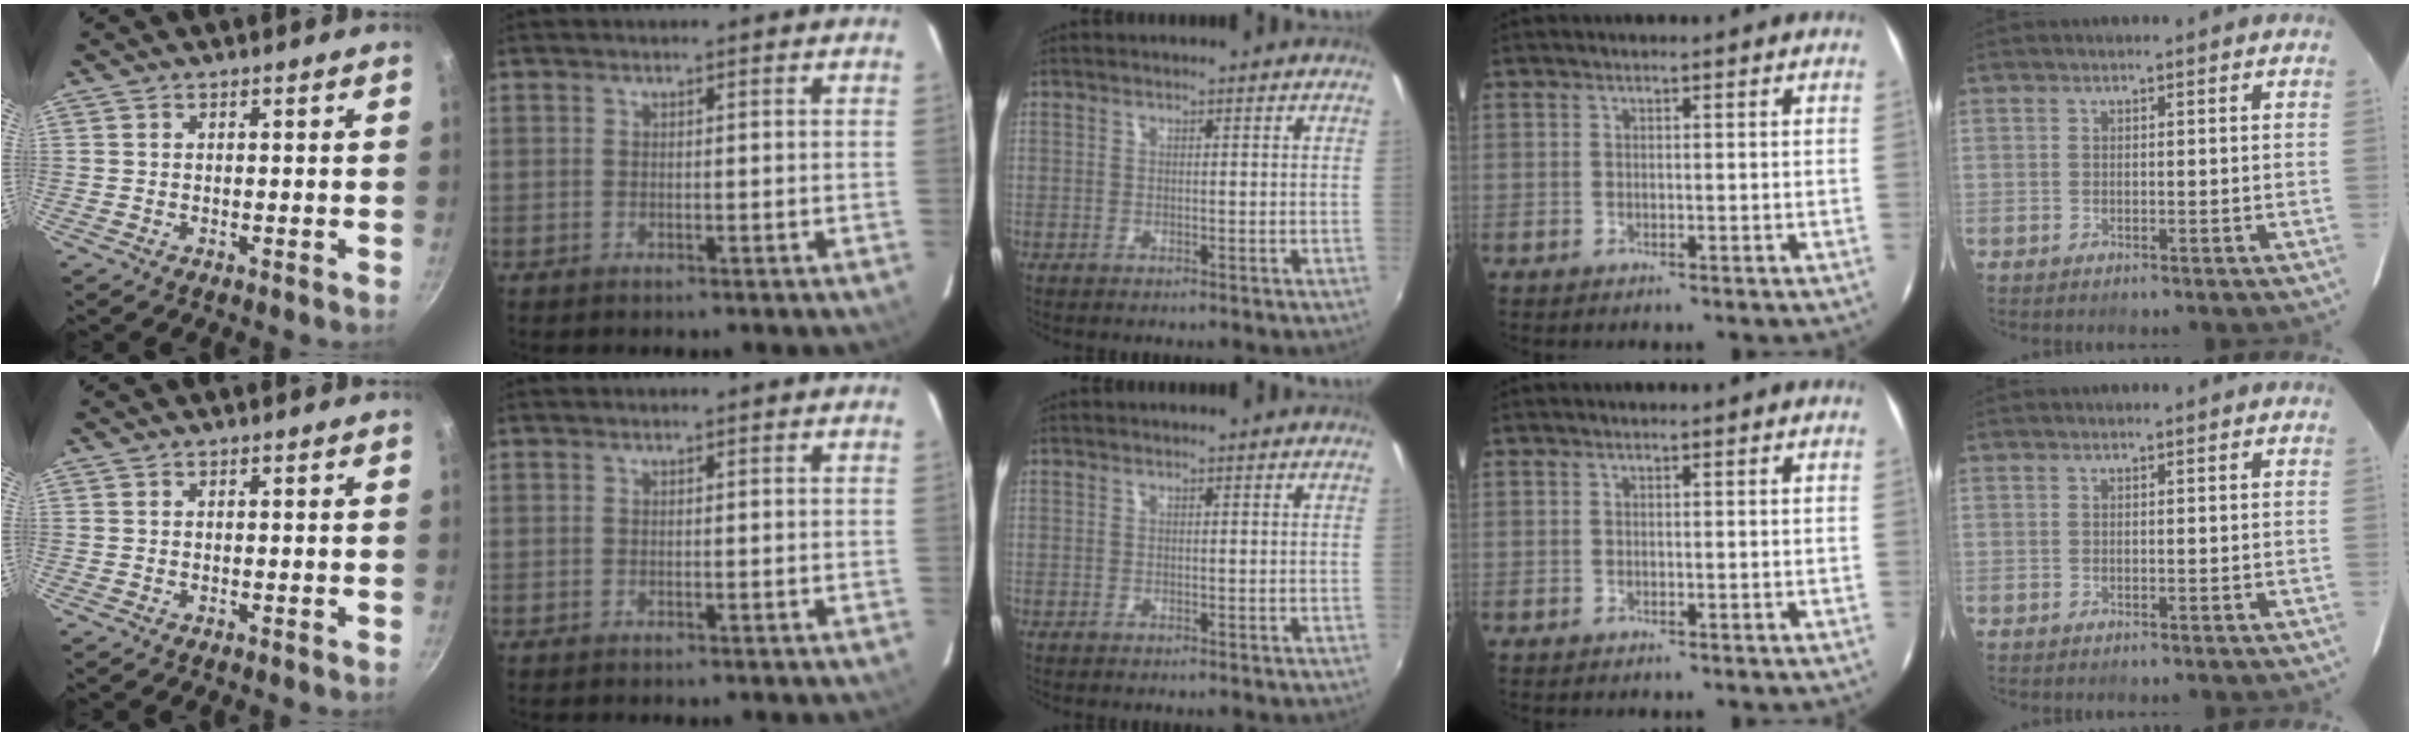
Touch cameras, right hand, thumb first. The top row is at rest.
{}